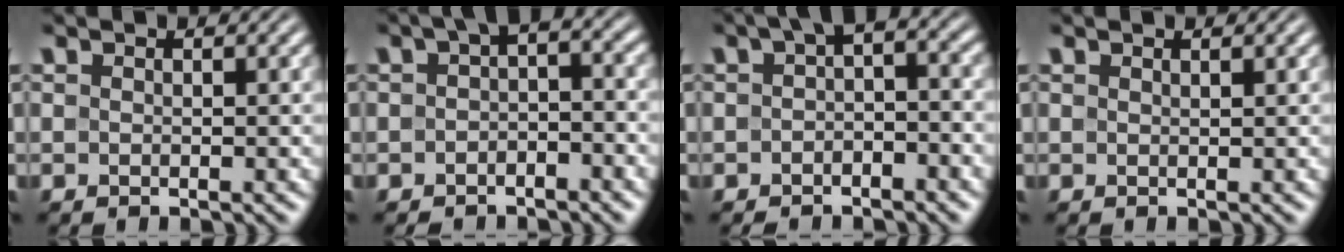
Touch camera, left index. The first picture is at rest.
{"total": 3.3, "force": [-0.7, 1.9, 2.6], "torque": [-0.028, 0.011, -0.022]}
{"total": 3.6, "force": [-0.8, 1.9, 2.9], "torque": [-0.033, 0.011, -0.023]}
{"total": 0.6, "force": [0.5, 0.1, 0.4], "torque": [-0.003, 0.001, 0.010]}